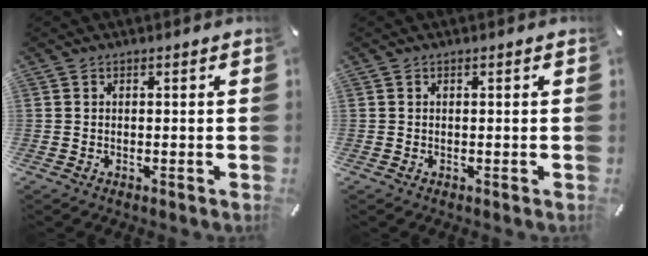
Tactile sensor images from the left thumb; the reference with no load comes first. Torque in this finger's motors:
{"motor_torque": [0.10, 0.20, 0.06, -0.02, 0.00]}